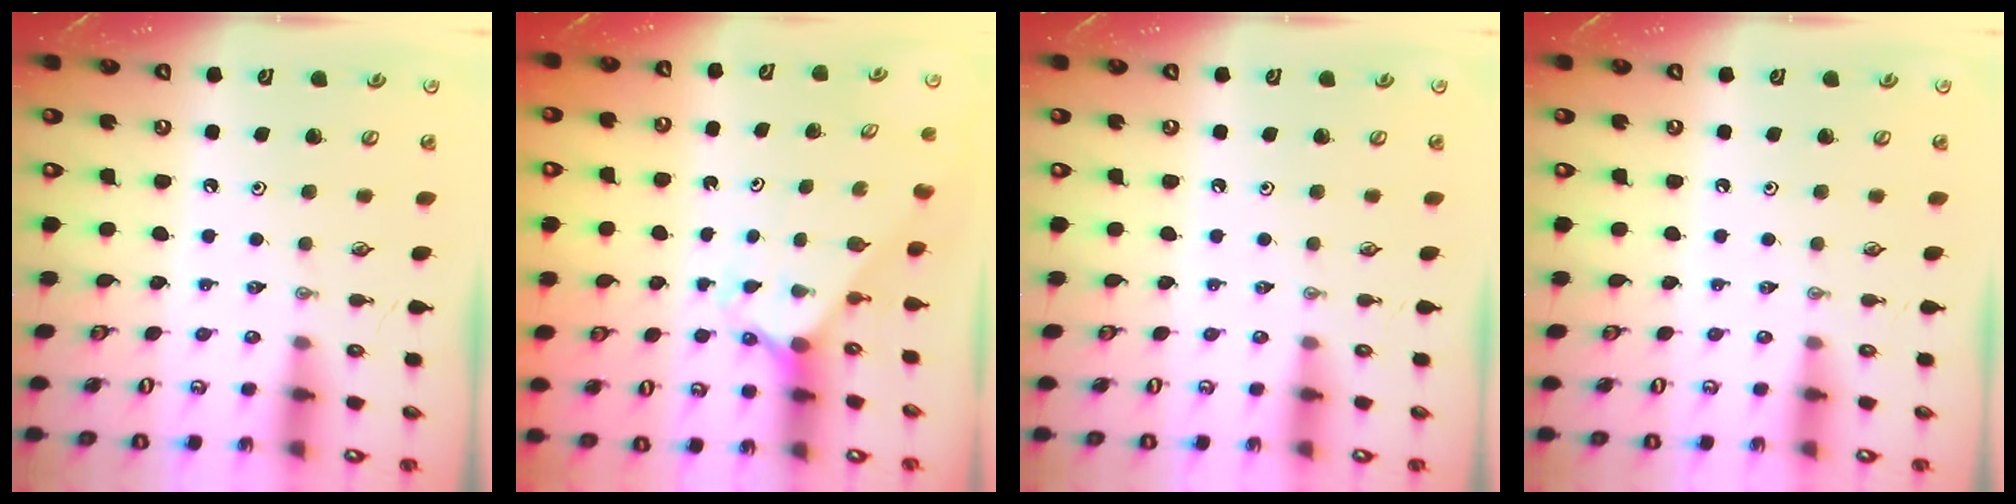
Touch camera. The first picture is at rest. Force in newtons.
{"total": 2.2, "press": 2.2, "slide": 0.2}
{"total": 0.0}
{"total": 0.0}